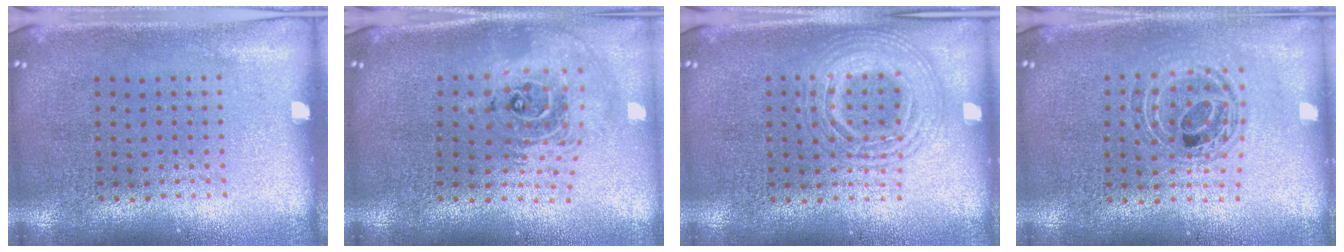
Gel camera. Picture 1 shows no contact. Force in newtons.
{"total": 2.4, "press": 1.8, "slide": 1.6}
{"total": 2.1, "press": 2.0, "slide": 0.3}
{"total": 0.9, "press": 0.9, "slide": 0.2}